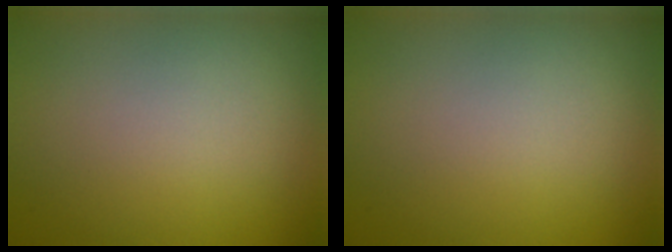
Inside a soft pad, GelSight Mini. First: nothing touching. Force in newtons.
{"total": 0.0}